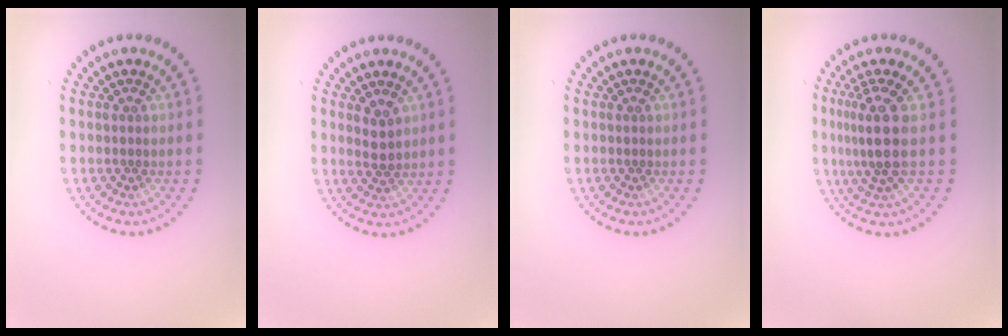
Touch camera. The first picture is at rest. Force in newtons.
{"total": 1.8, "press": 1.7, "slide": 0.5}
{"total": 0.0}
{"total": 3.5, "press": 2.7, "slide": 2.3}